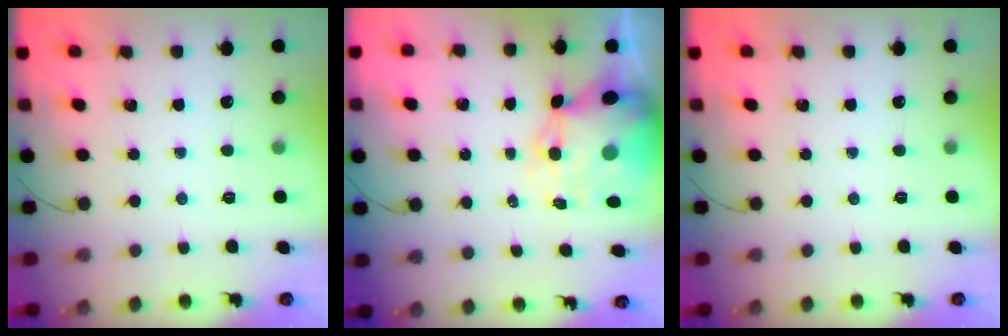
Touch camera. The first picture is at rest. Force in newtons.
{"total": 11.4, "press": 11.1, "slide": 2.7}
{"total": 0.0}